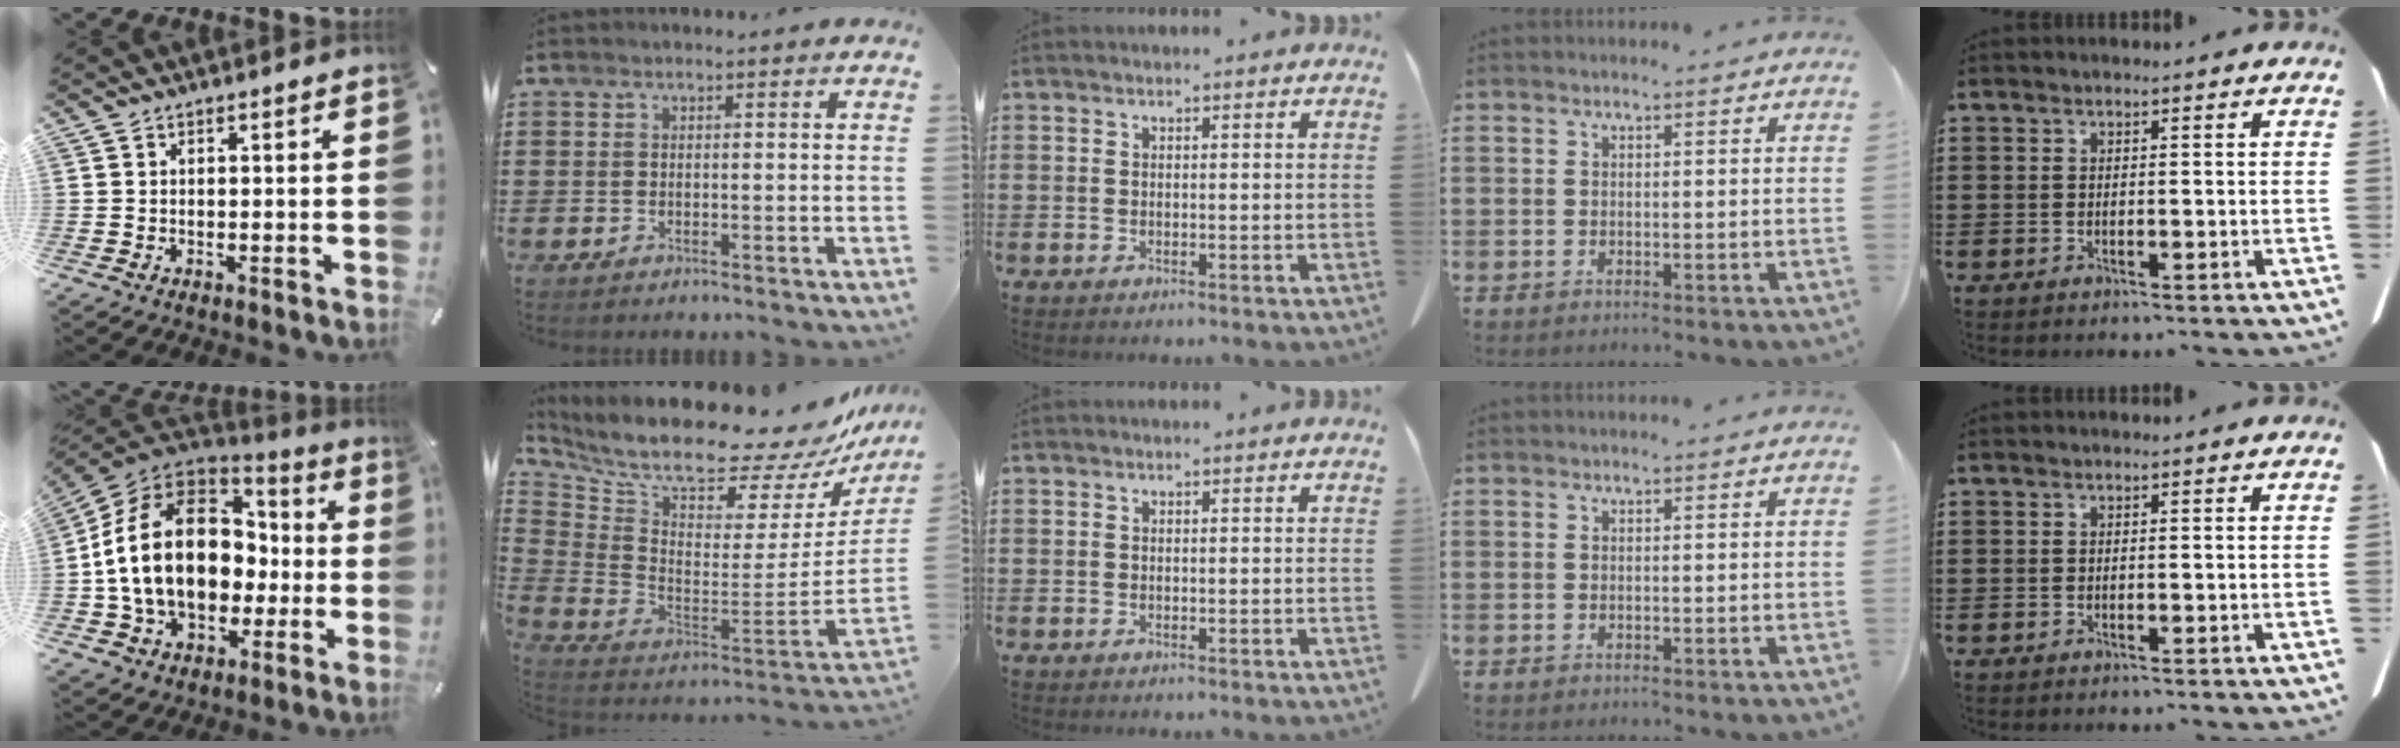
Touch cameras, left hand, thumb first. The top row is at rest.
{"thumb": {"total": 22.1, "force": [0.3, 16.3, 15.0], "torque": [-0.314, 0.007, 0.009]}, "index": {"total": 12.2, "force": [10.4, 2.2, 6.0], "torque": [-0.133, -0.090, 0.172]}}